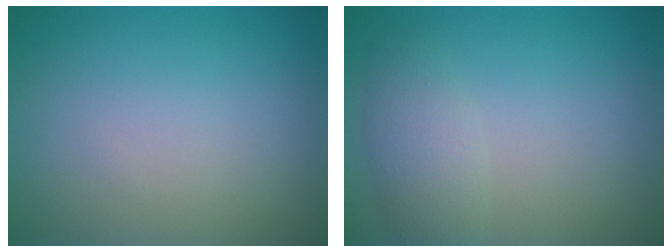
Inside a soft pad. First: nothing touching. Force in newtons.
{"total": 2.4, "press": 2.4, "slide": 0.1}